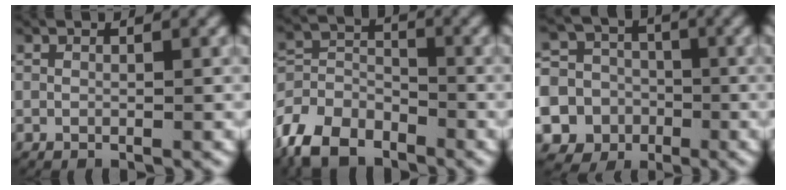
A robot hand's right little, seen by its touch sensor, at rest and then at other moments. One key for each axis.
{"total": 7.4, "fx": -3.1, "fy": 5.9, "fz": 3.2, "tx": -0.082, "ty": -0.027, "tz": -0.051}
{"total": 13.9, "fx": -3.5, "fy": 12.9, "fz": 3.9, "tx": -0.116, "ty": -0.047, "tz": -0.069}